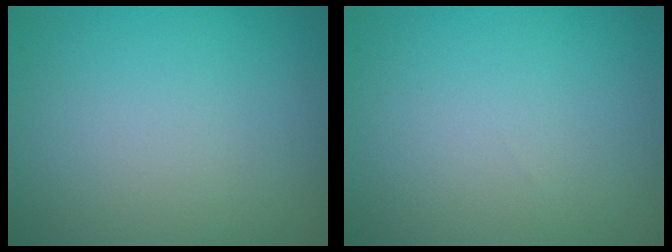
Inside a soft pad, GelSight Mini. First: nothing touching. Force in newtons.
{"total": 0.0}